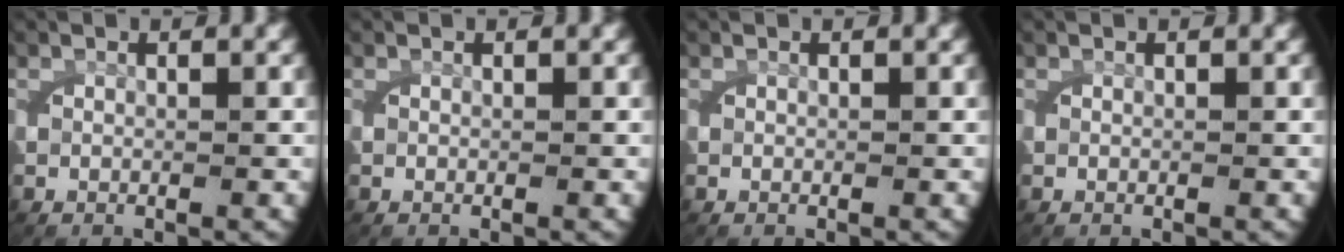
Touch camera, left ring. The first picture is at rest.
{"total": 0.0}
{"total": 0.0}
{"total": 0.0}